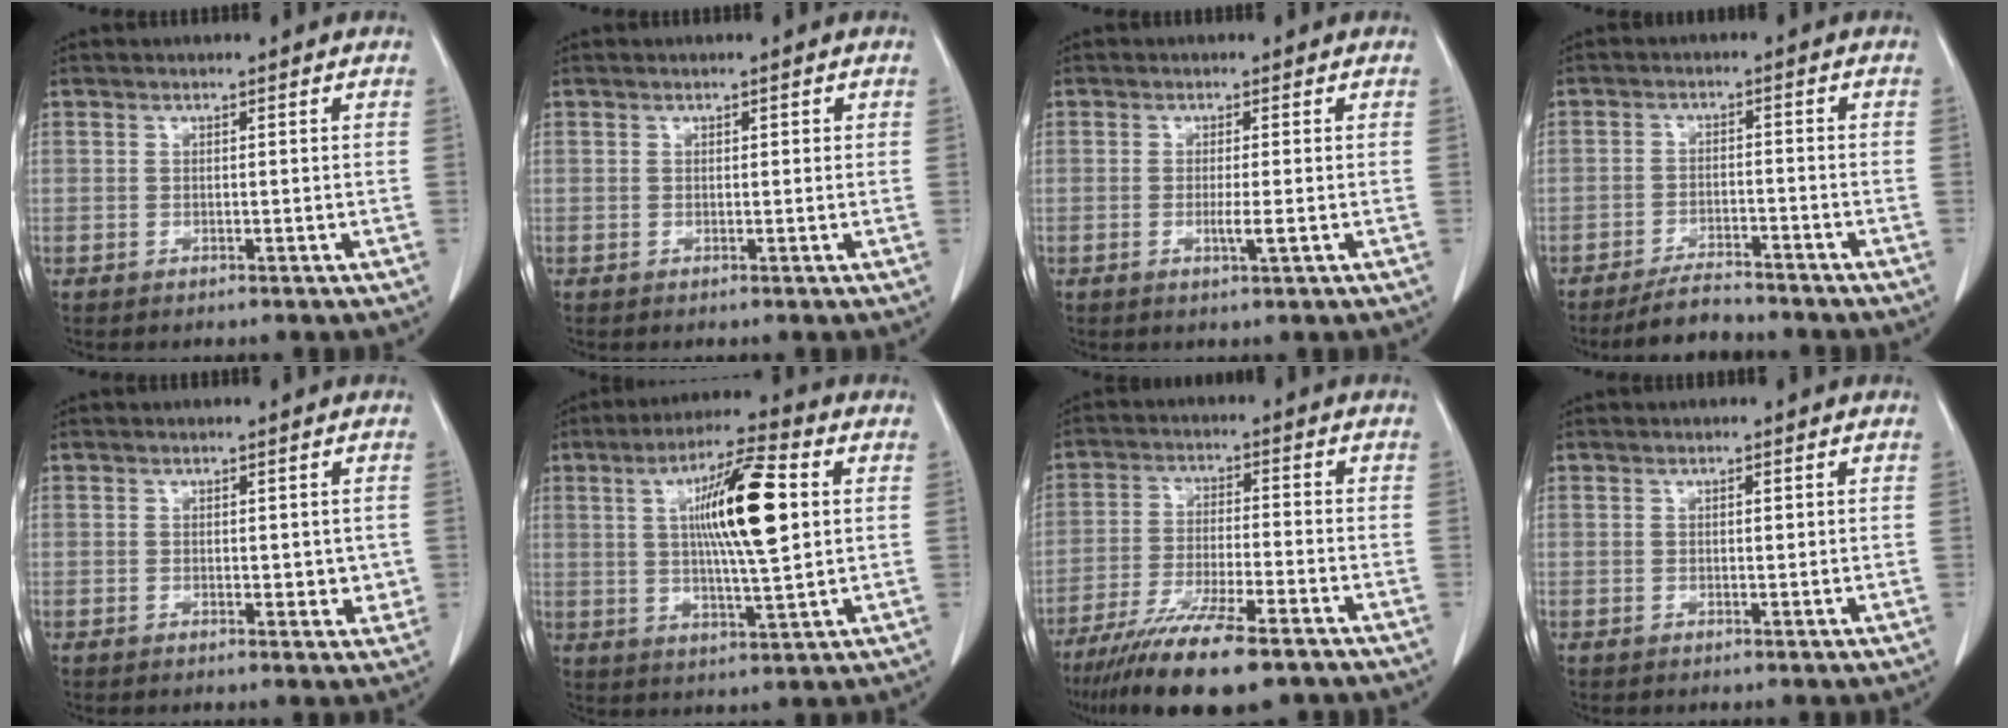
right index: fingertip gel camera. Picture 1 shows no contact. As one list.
[{"total": 0.6, "force": [0.3, 0.4, 0.5], "torque": [-0.004, 0.001, 0.002]}, {"total": 2.1, "force": [-0.4, -0.2, 2.0], "torque": [-0.033, -0.005, -0.005]}, {"total": 5.0, "force": [-4.7, 1.2, 1.3], "torque": [-0.024, -0.009, -0.081]}, {"total": 3.0, "force": [0.2, 1.7, 2.5], "torque": [-0.017, -0.003, 0.006]}, {"total": 13.7, "force": [2.7, 1.7, 13.3], "torque": [-0.229, 0.009, 0.043]}, {"total": 14.8, "force": [-10.8, 2.3, 9.8], "torque": [-0.179, -0.038, -0.182]}, {"total": 0.8, "force": [0.2, 0.3, 0.7], "torque": [-0.012, 0.001, 0.003]}]